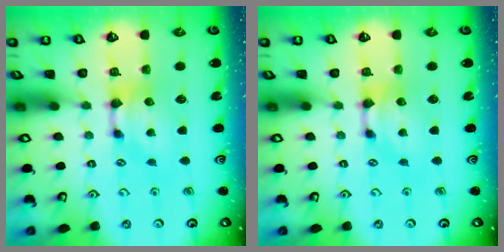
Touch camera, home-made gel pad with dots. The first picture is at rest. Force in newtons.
{"total": 0.0}